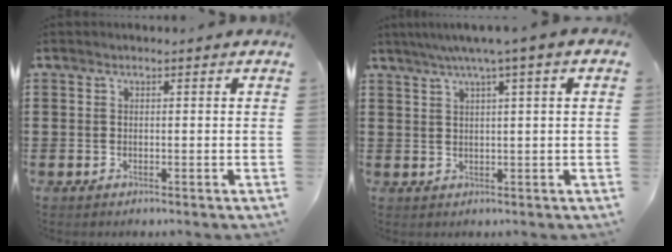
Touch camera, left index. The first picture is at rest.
{"total": 3.9, "force": [1.8, -0.3, 3.4], "torque": [-0.069, 0.001, 0.028]}